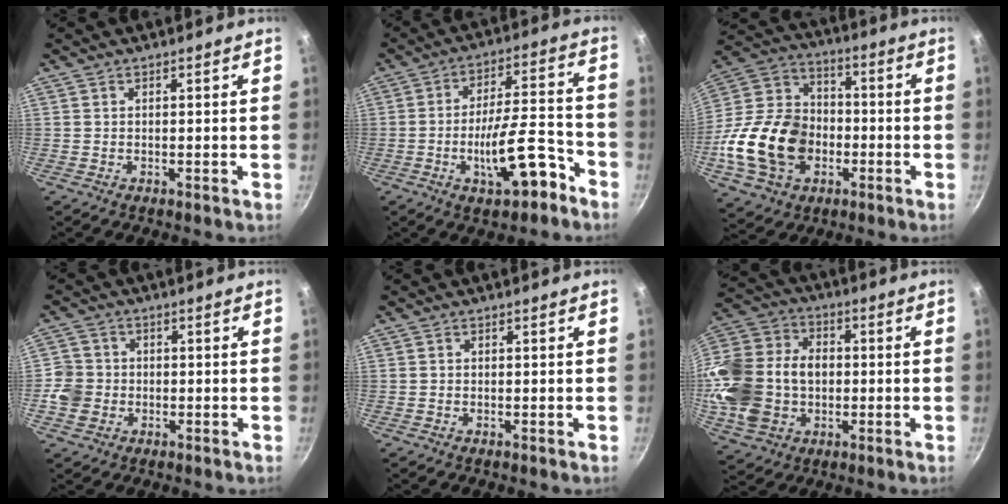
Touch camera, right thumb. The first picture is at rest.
{"total": 13.8, "force": [-6.4, 4.8, 11.2], "torque": [-0.148, 0.055, -0.095]}
{"total": 21.7, "force": [-5.5, 16.0, 13.5], "torque": [-0.240, 0.042, -0.100]}
{"total": 5.6, "force": [-1.5, 5.1, 1.7], "torque": [-0.008, 0.016, -0.037]}
{"total": 0.0}
{"total": 20.9, "force": [-1.6, 16.1, 13.2], "torque": [-0.258, 0.037, -0.023]}